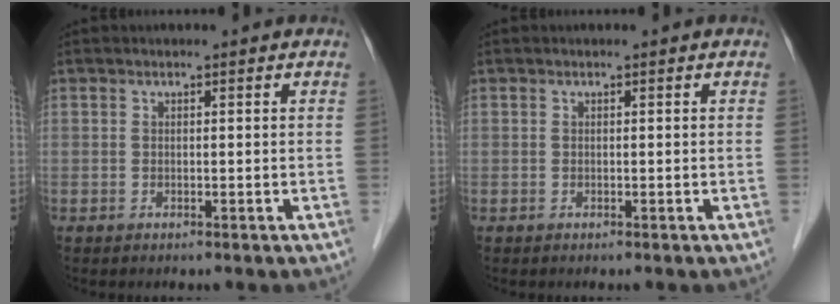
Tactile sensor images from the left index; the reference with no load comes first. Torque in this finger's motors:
{"motor_torque": [0.00, 0.00, 0.00, 0.00]}